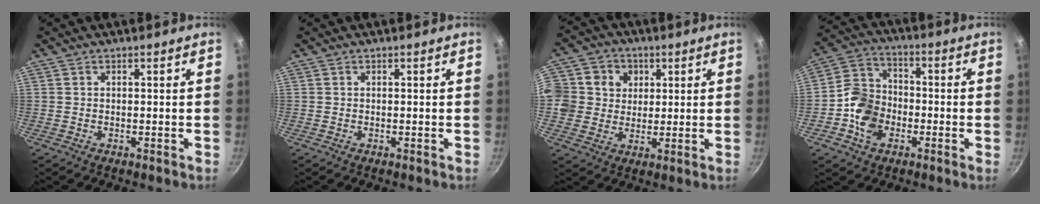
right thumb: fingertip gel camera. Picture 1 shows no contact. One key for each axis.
{"total": 0.0}
{"total": 12.3, "fx": 2.7, "fy": 11.3, "fz": 4.0, "tx": -0.067, "ty": 0.014, "tz": 0.036}
{"total": 10.6, "fx": -3.2, "fy": 8.3, "fz": 5.8, "tx": -0.088, "ty": 0.027, "tz": -0.077}